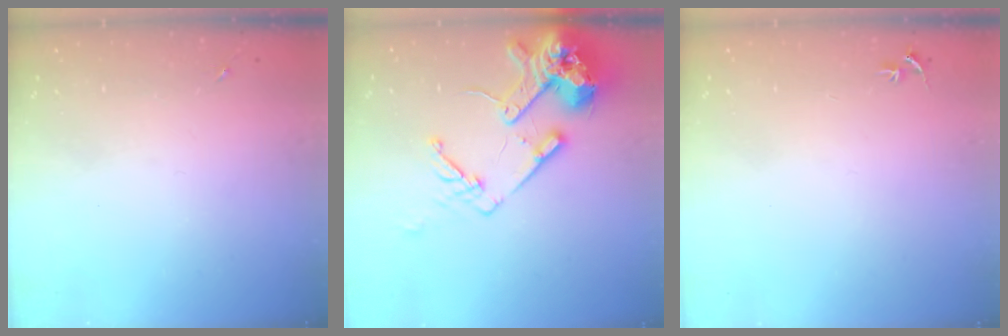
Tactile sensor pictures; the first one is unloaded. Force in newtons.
{"total": 17.0, "press": 16.8, "slide": 2.4}
{"total": 2.7, "press": 2.7, "slide": 0.3}